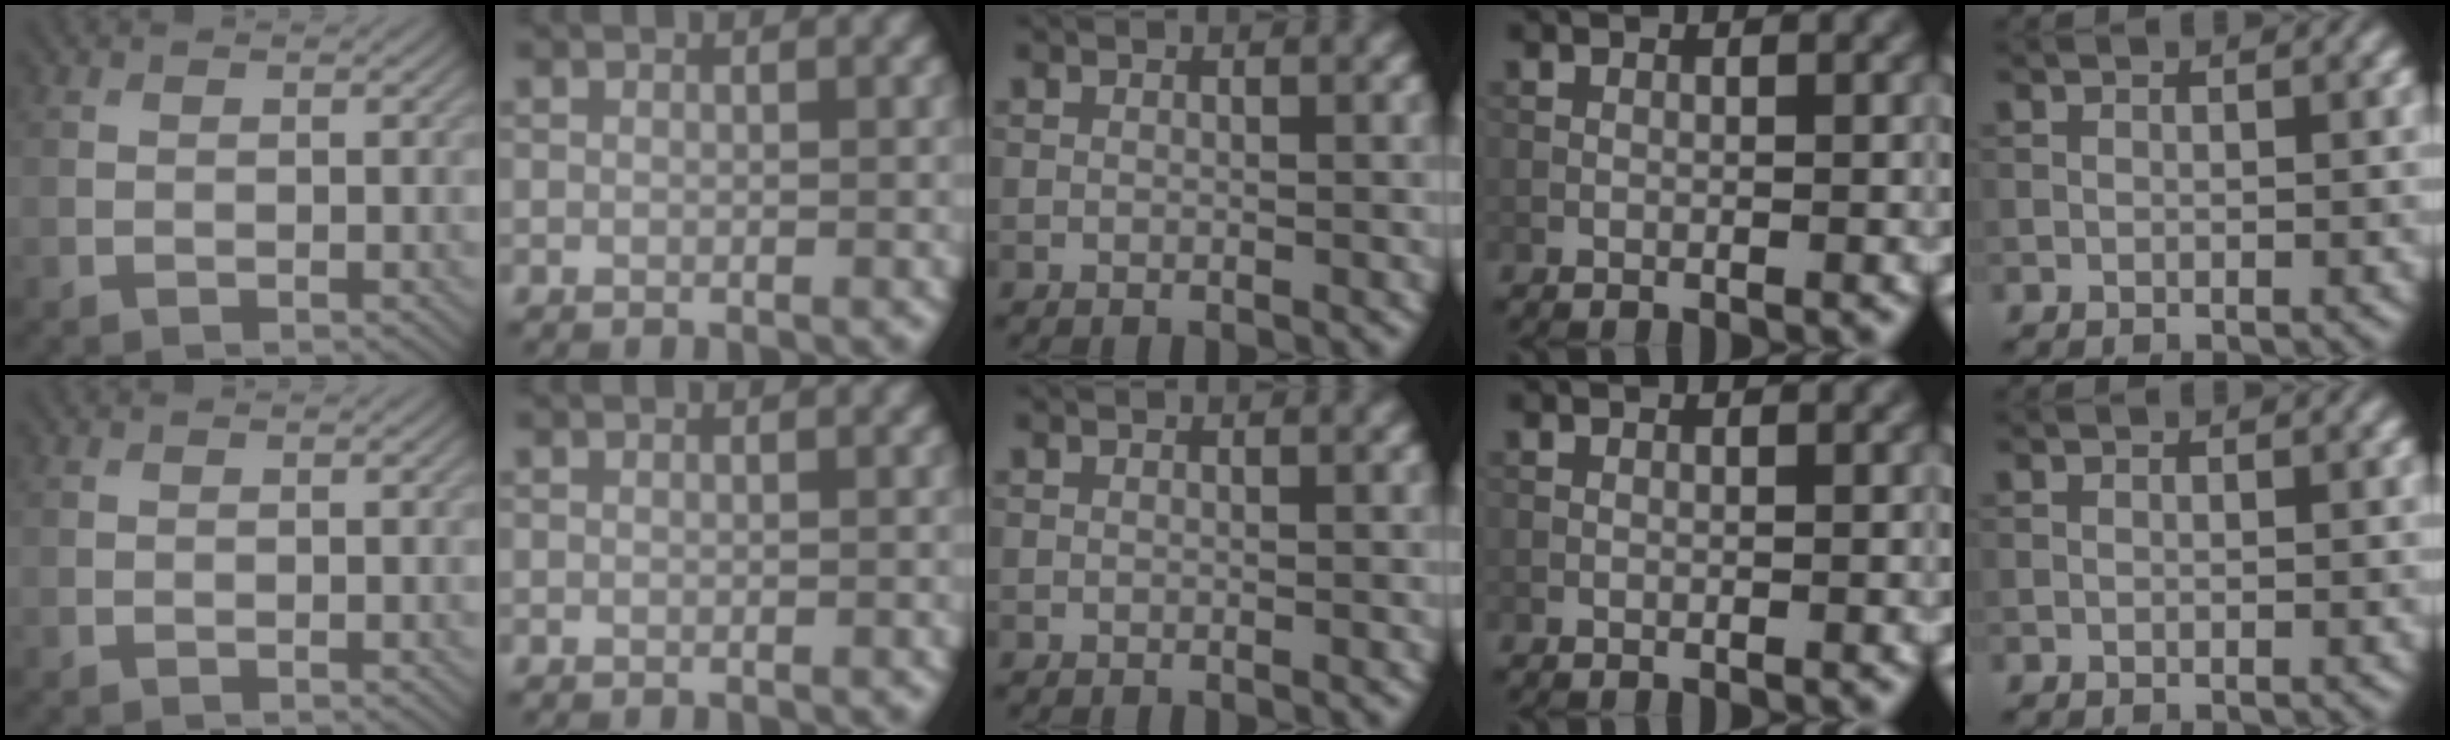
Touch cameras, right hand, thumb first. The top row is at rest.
{}